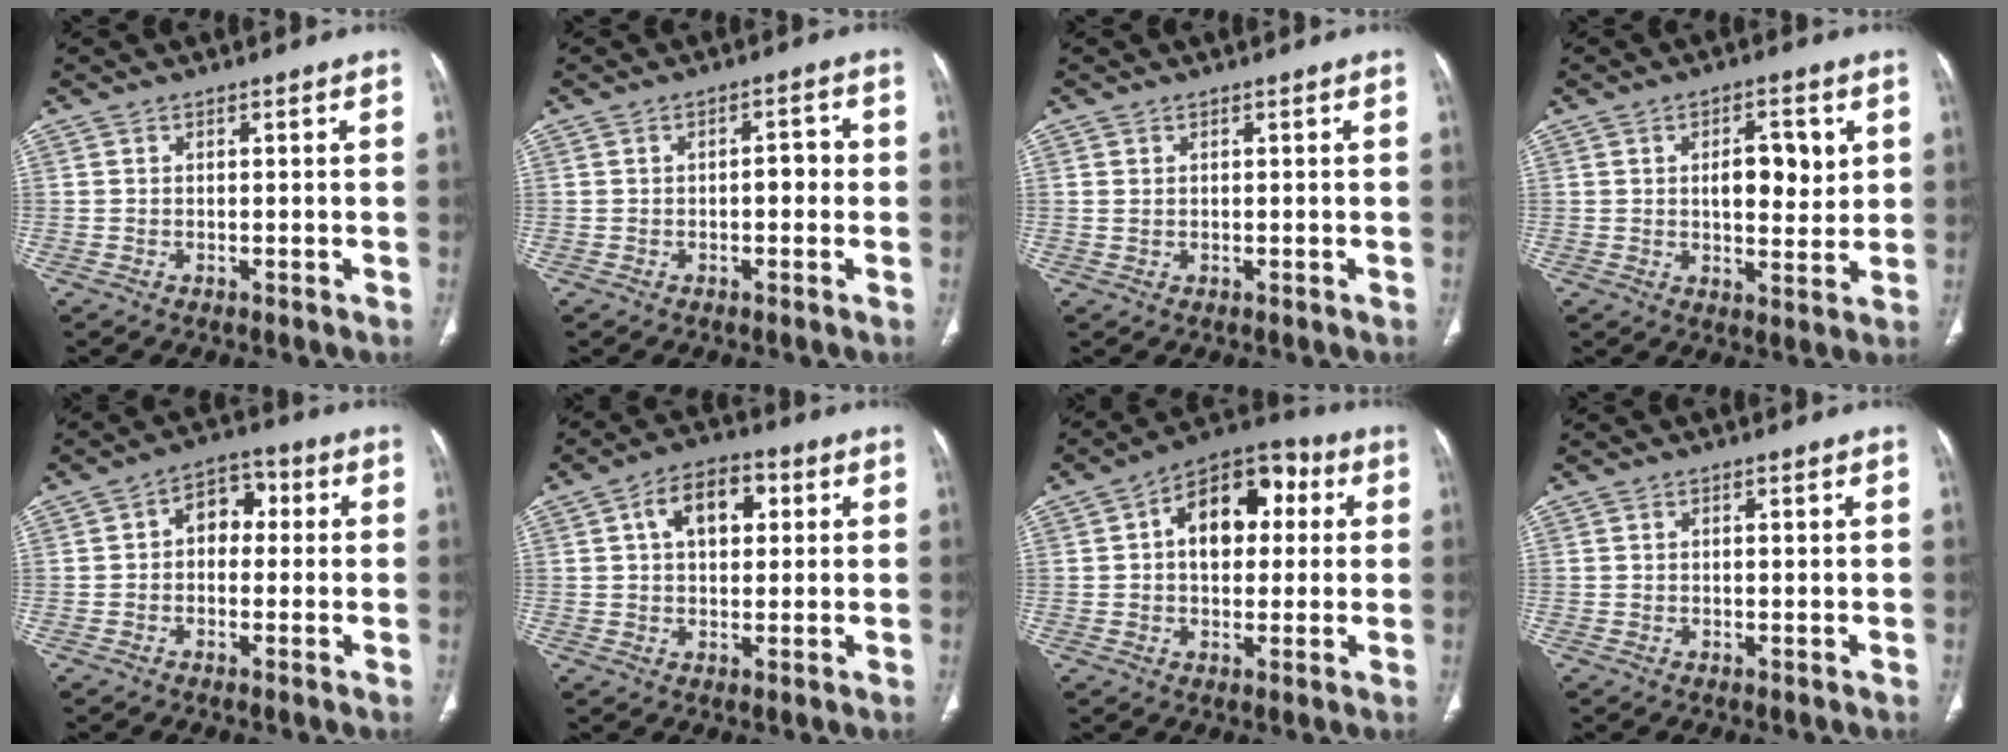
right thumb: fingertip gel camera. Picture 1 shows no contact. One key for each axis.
{"total": 3.3, "fx": -0.3, "fy": 1.8, "fz": 2.7, "tx": -0.024, "ty": 0.012, "tz": -0.010}
{"total": 0.7, "fx": 0.3, "fy": 0.5, "fz": 0.3, "tx": 0.000, "ty": 0.001, "tz": 0.007}
{"total": 9.0, "fx": 2.2, "fy": 4.4, "fz": 7.6, "tx": -0.085, "ty": -0.012, "tz": 0.034}
{"total": 6.7, "fx": 0.6, "fy": 4.9, "fz": 4.6, "tx": -0.031, "ty": 0.027, "tz": -0.001}
{"total": 9.2, "fx": 2.6, "fy": 5.8, "fz": 6.6, "tx": -0.083, "ty": 0.015, "tz": 0.037}
{"total": 14.1, "fx": 2.8, "fy": 9.2, "fz": 10.3, "tx": -0.111, "ty": 0.028, "tz": 0.031}
{"total": 0.7, "fx": 0.2, "fy": 0.2, "fz": 0.6, "tx": -0.011, "ty": -0.001, "tz": 0.004}